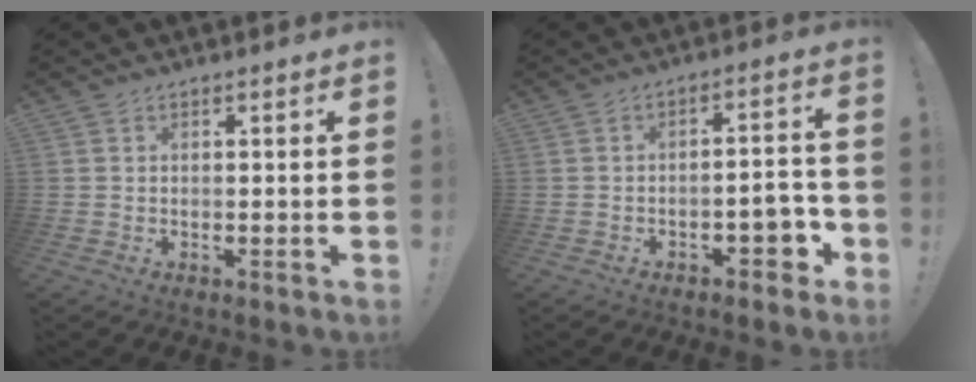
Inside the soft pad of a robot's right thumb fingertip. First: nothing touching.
{"total": 6.8, "force": [-3.3, 3.4, 4.8], "torque": [-0.051, 0.020, -0.052]}